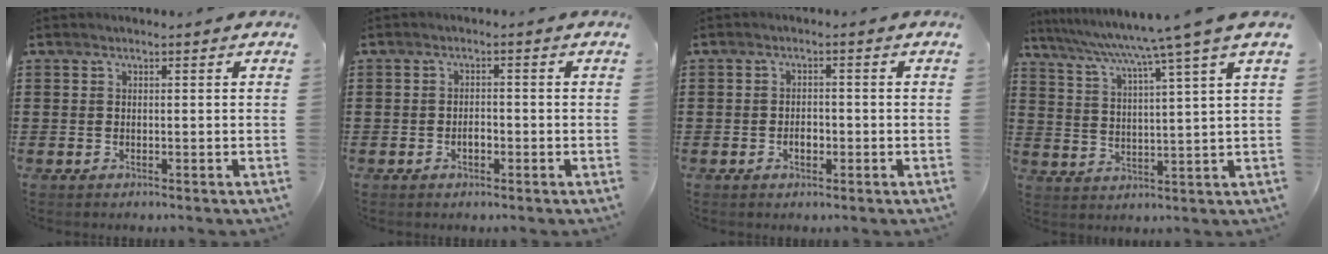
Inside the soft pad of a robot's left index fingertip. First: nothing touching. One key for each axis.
{"total": 1.7, "fx": -0.7, "fy": 0.8, "fz": 1.3, "tx": -0.028, "ty": 0.003, "tz": -0.014}
{"total": 2.0, "fx": -0.7, "fy": 1.1, "fz": 1.5, "tx": -0.032, "ty": 0.003, "tz": -0.014}
{"total": 6.9, "fx": 5.3, "fy": -1.5, "fz": 4.2, "tx": -0.101, "ty": -0.038, "tz": 0.081}